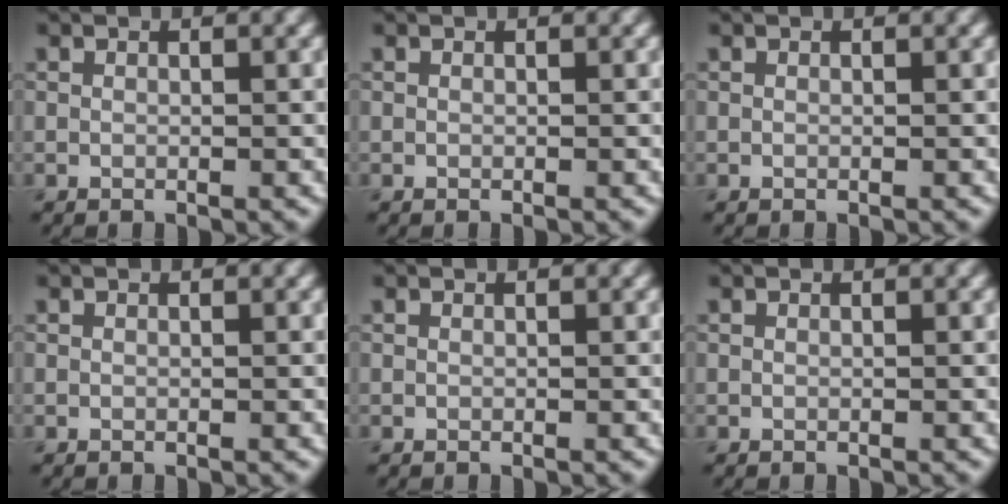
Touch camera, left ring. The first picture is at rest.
{"total": 0.0}
{"total": 0.0}
{"total": 0.0}
{"total": 0.0}
{"total": 0.0}